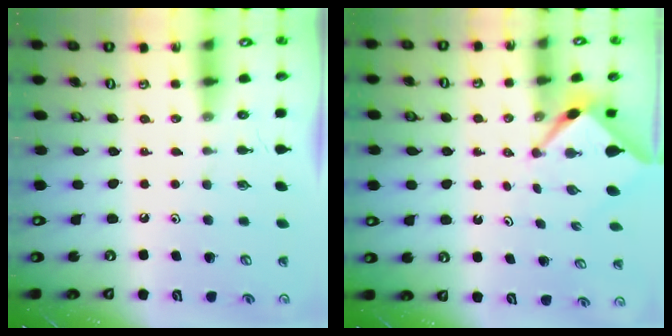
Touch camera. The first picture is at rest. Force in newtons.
{"total": 2.5, "press": 2.5, "slide": 0.3}